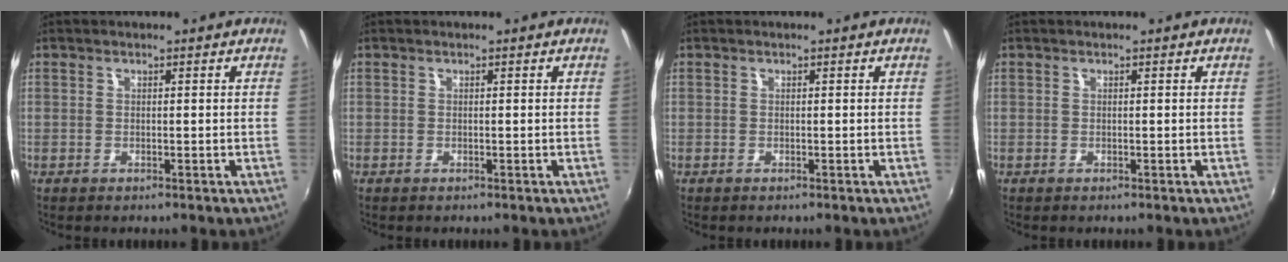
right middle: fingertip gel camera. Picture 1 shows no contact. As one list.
[{"total": 0.0}, {"total": 0.0}, {"total": 0.0}]